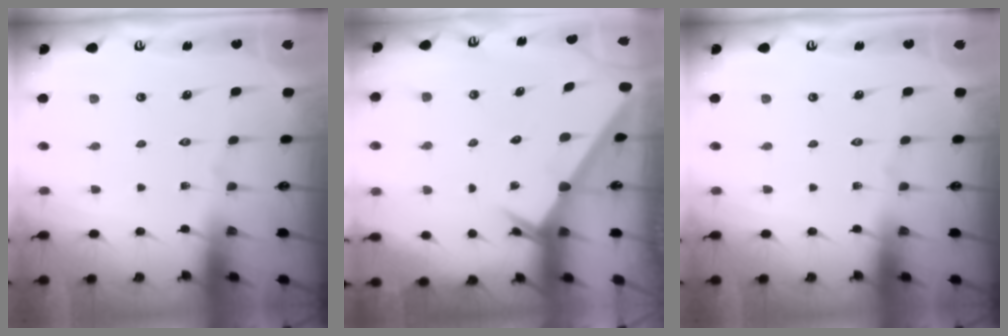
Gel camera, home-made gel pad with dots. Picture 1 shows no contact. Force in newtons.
{"total": 2.5, "press": 2.5, "slide": 0.1}
{"total": 0.0}